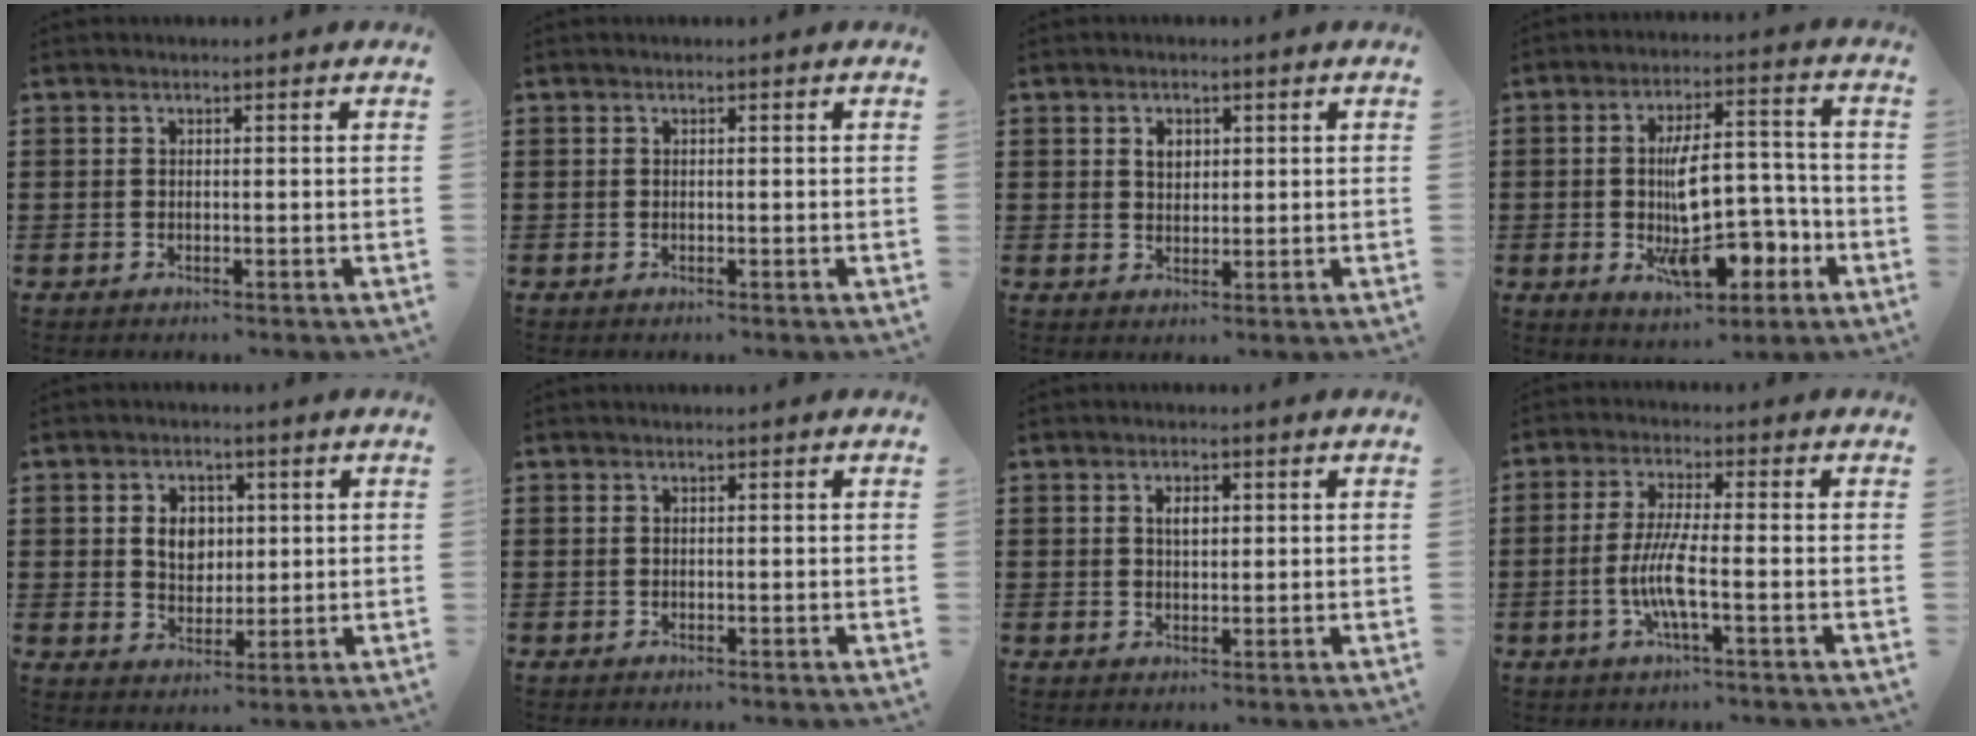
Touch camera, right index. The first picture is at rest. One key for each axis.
{"total": 0.0}
{"total": 2.1, "fx": 0.9, "fy": 1.5, "fz": 1.2, "tx": -0.030, "ty": 0.007, "tz": 0.017}
{"total": 12.6, "fx": -3.0, "fy": 5.9, "fz": 10.7, "tx": -0.165, "ty": -0.002, "tz": -0.052}
{"total": 4.5, "fx": 1.0, "fy": 3.5, "fz": 2.7, "tx": -0.057, "ty": 0.010, "tz": 0.012}
{"total": 0.0}
{"total": 1.9, "fx": 0.6, "fy": 0.8, "fz": 1.6, "tx": -0.025, "ty": 0.002, "tz": 0.008}
{"total": 6.7, "fx": -1.8, "fy": 0.8, "fz": 6.4, "tx": -0.146, "ty": -0.017, "tz": -0.043}